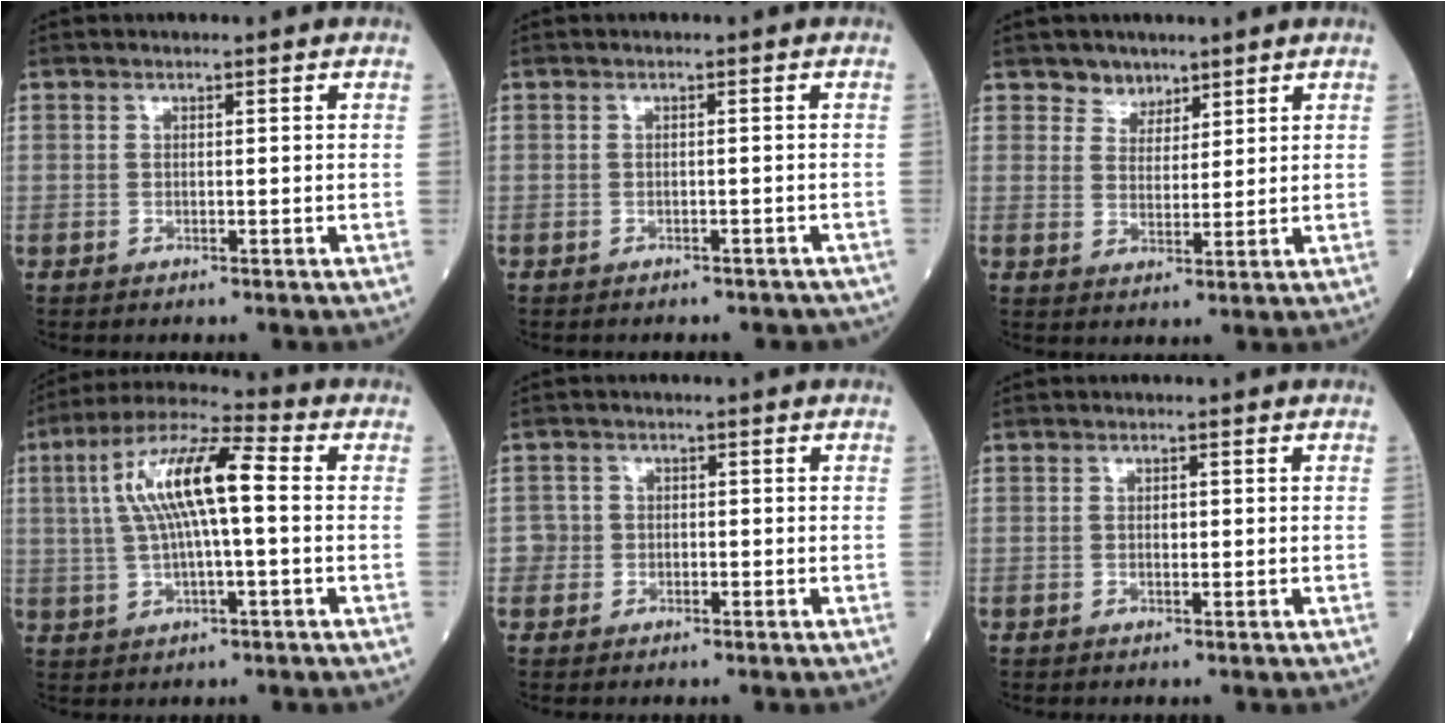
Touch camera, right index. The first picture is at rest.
{"total": 5.3, "force": [-4.7, 2.1, 1.2], "torque": [-0.007, 0.002, -0.048]}
{"total": 3.4, "force": [2.7, 2.1, -0.1], "torque": [0.009, -0.002, 0.043]}
{"total": 12.3, "force": [1.4, 2.3, 12.0], "torque": [-0.234, 0.029, 0.022]}
{"total": 2.1, "force": [-0.6, 2.0, 0.0], "torque": [0.010, 0.010, -0.017]}
{"total": 1.0, "force": [0.0, 0.4, 0.9], "torque": [-0.019, 0.001, 0.000]}